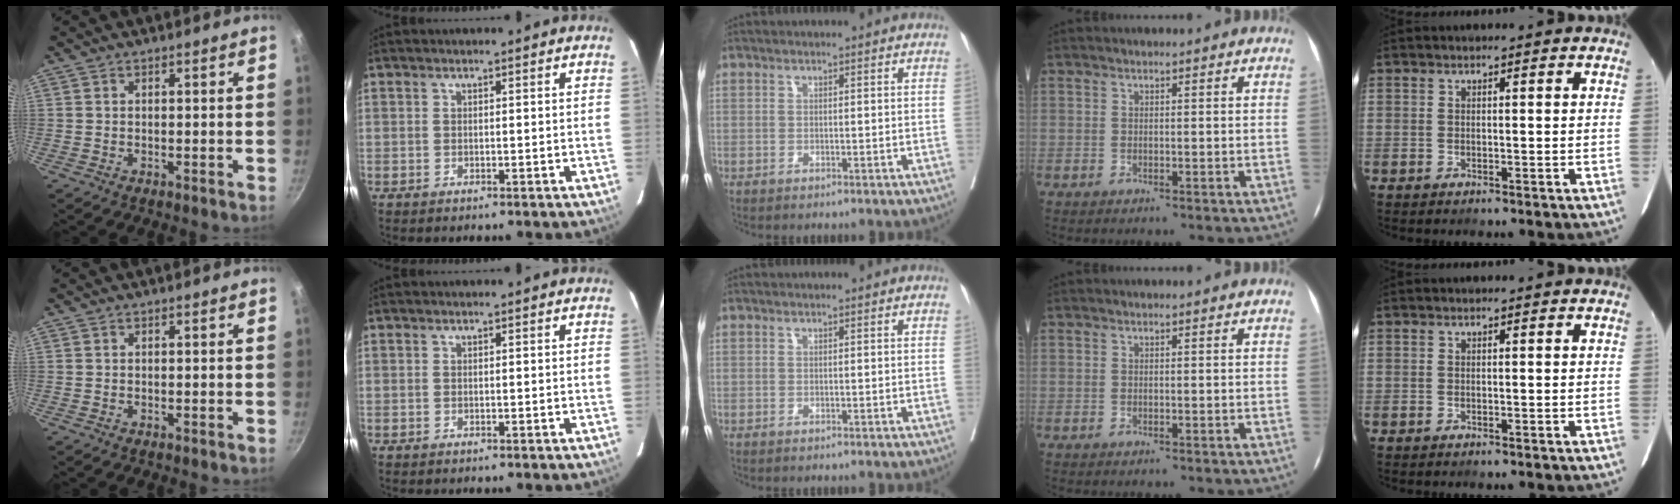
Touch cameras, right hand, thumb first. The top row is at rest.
{}